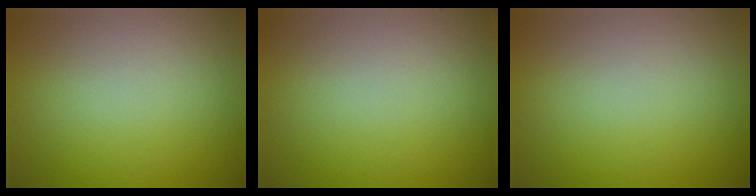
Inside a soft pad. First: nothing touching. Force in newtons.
{"total": 0.0}
{"total": 0.0}